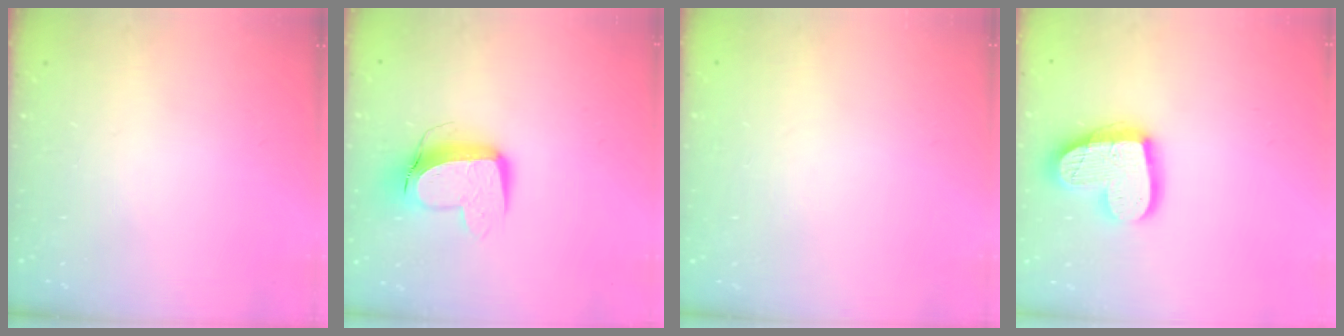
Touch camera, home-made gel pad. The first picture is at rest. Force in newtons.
{"total": 10.2, "press": 10.2, "slide": 1.0}
{"total": 0.0}
{"total": 17.2, "press": 17.1, "slide": 1.5}